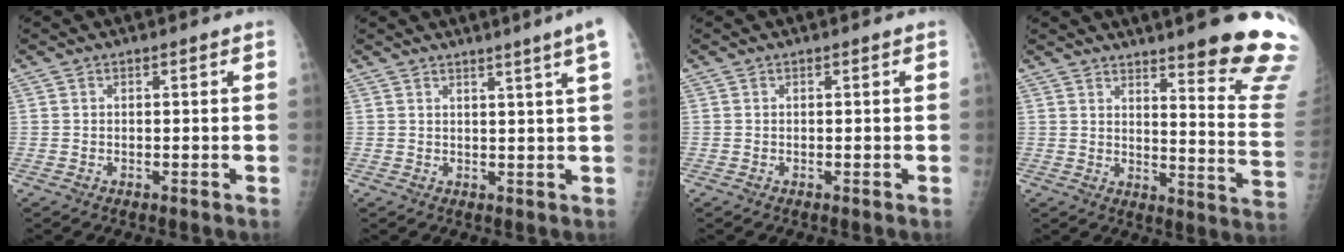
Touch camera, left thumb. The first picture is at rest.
{"total": 5.4, "force": [3.4, -1.2, 4.0], "torque": [-0.055, -0.016, 0.040]}
{"total": 0.0}
{"total": 18.8, "force": [14.4, 1.3, 11.9], "torque": [-0.125, -0.120, 0.180]}